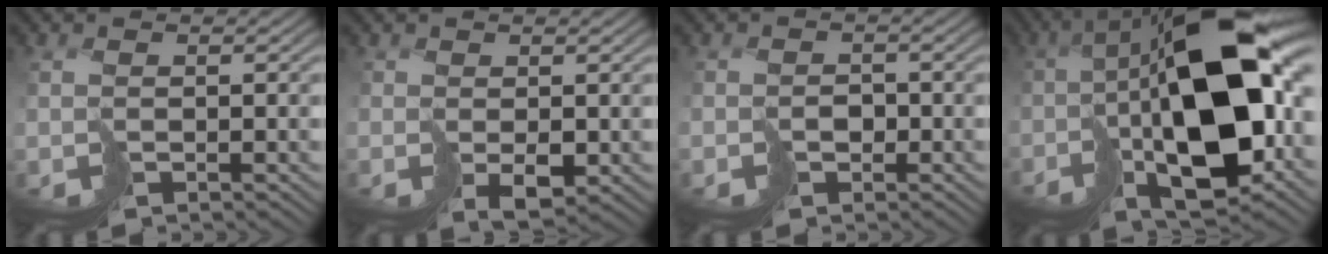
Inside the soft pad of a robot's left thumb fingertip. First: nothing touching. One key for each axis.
{"total": 1.8, "fx": 0.4, "fy": 1.2, "fz": 1.3, "tx": -0.024, "ty": -0.006, "tz": 0.016}
{"total": 1.6, "fx": -1.0, "fy": 1.2, "fz": -0.1, "tx": 0.014, "ty": -0.001, "tz": -0.021}
{"total": 16.8, "fx": -2.1, "fy": 8.3, "fz": 14.5, "tx": -0.240, "ty": -0.003, "tz": -0.029}